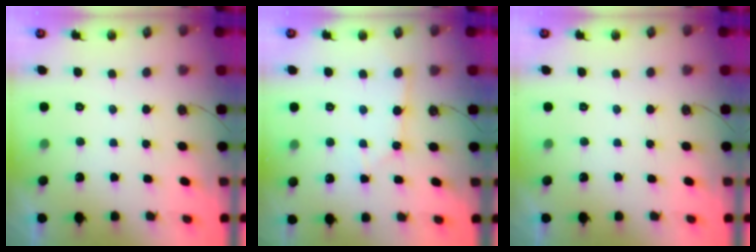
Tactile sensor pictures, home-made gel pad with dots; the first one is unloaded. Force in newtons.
{"total": 2.1, "press": 2.1, "slide": 0.3}
{"total": 0.0}